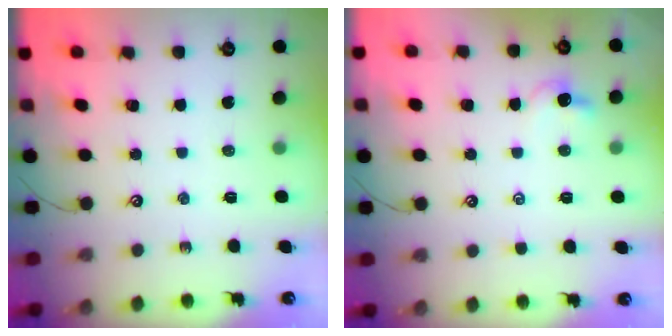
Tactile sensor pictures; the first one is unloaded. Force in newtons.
{"total": 0.8, "press": 0.6, "slide": 0.5}